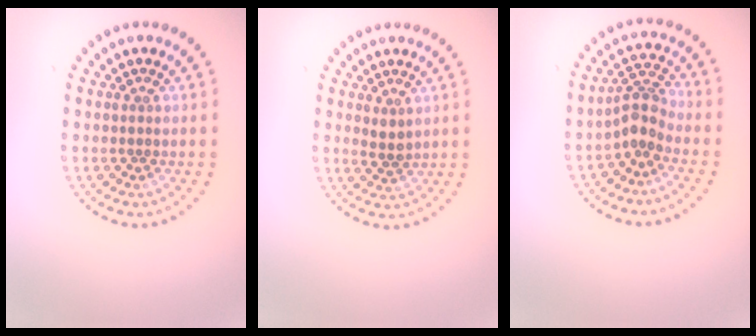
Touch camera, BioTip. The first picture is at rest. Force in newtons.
{"total": 1.5, "press": 1.3, "slide": 0.8}
{"total": 2.8, "press": 2.2, "slide": 1.8}